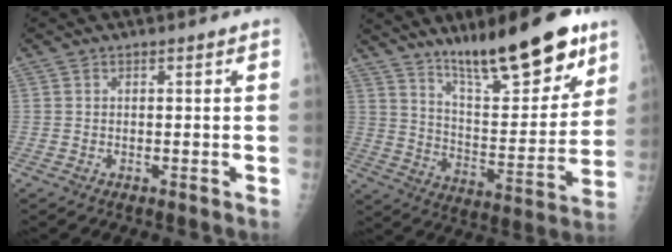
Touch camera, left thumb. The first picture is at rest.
{"total": 21.5, "force": [14.7, 5.7, 14.6], "torque": [-0.186, -0.080, 0.241]}